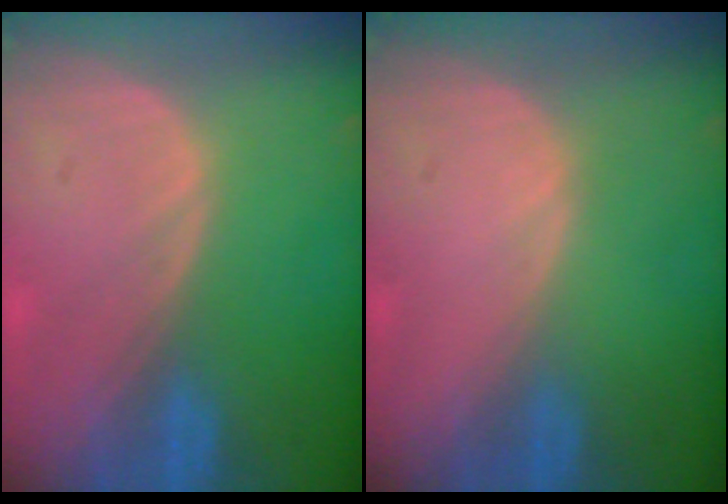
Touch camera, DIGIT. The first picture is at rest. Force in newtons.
{"total": 0.0}